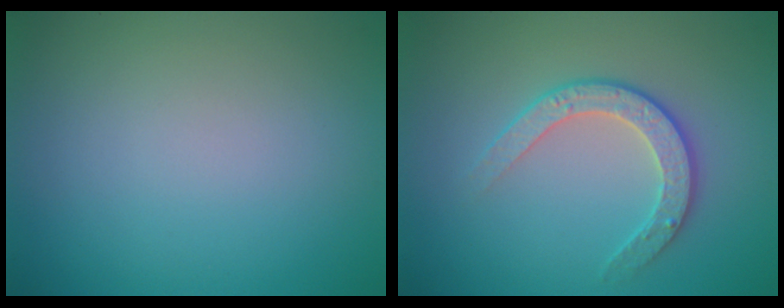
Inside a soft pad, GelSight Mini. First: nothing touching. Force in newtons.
{"total": 3.0, "press": 2.8, "slide": 1.0}